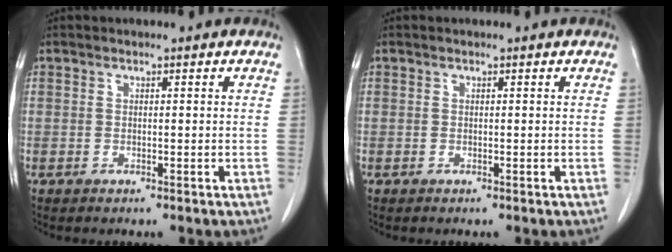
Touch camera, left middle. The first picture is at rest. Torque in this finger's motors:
{"motor_torque": [0.03, -0.07, -0.04, -0.06]}